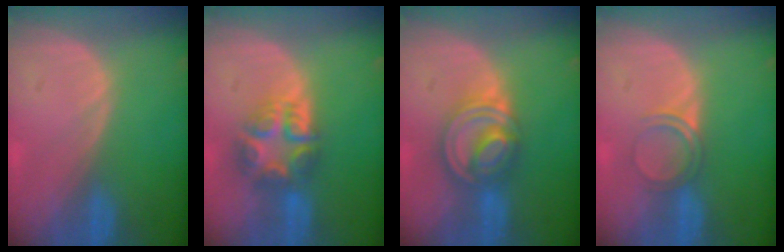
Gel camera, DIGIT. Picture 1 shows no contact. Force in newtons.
{"total": 7.6, "press": 6.6, "slide": 3.7}
{"total": 8.2, "press": 6.9, "slide": 4.4}
{"total": 3.2, "press": 2.9, "slide": 1.2}